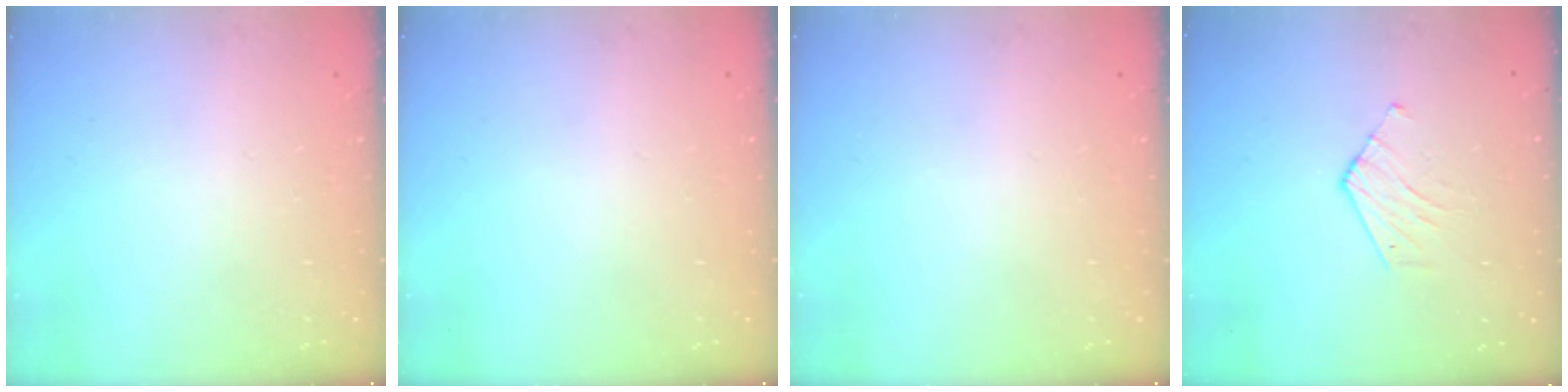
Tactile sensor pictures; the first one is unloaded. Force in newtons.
{"total": 0.0}
{"total": 0.0}
{"total": 4.1, "press": 4.1, "slide": 0.4}